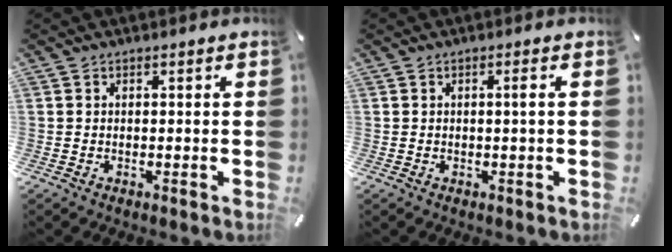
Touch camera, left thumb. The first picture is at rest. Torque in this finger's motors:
{"motor_torque": [-0.08, 0.12, 0.27, -0.10, 0.00]}